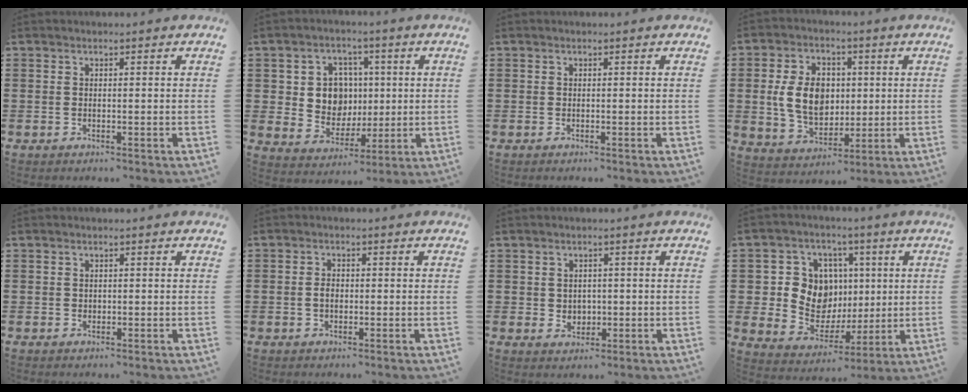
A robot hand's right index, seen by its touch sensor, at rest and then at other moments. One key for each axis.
{"total": 7.3, "fx": 1.3, "fy": 6.5, "fz": 2.9, "tx": -0.070, "ty": 0.015, "tz": 0.021}
{"total": 0.0}
{"total": 9.3, "fx": 1.0, "fy": 6.8, "fz": 6.3, "tx": -0.146, "ty": 0.014, "tz": 0.014}
{"total": 0.6, "fx": 0.1, "fy": 0.6, "fz": 0.2, "tx": -0.005, "ty": 0.003, "tz": 0.002}
{"total": 1.7, "fx": -0.2, "fy": 1.1, "fz": 1.3, "tx": -0.026, "ty": 0.006, "tz": -0.005}
{"total": 1.9, "fx": 0.2, "fy": 1.8, "fz": 0.6, "tx": -0.011, "ty": 0.005, "tz": -0.001}
{"total": 10.5, "fx": 1.3, "fy": 9.5, "fz": 4.4, "tx": -0.107, "ty": 0.009, "tz": 0.031}